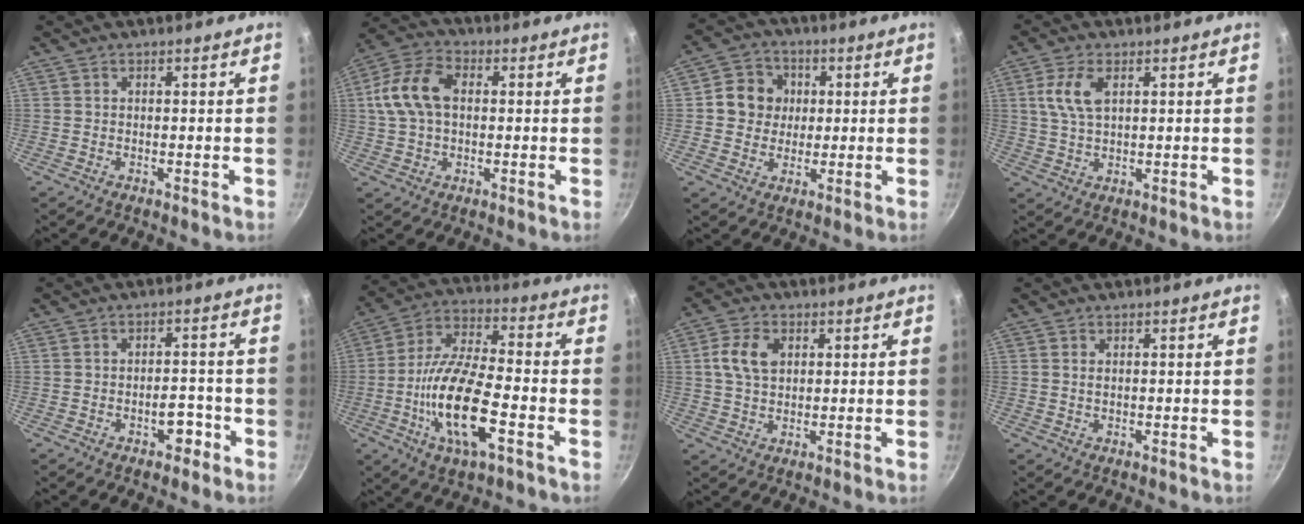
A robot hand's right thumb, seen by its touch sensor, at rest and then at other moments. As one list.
[{"total": 11.3, "force": [1.5, 7.2, 8.5], "torque": [-0.176, 0.029, 0.023]}, {"total": 8.7, "force": [0.9, 7.9, 3.5], "torque": [-0.021, 0.006, 0.007]}, {"total": 6.6, "force": [2.1, 3.4, 5.2], "torque": [-0.119, 0.000, 0.043]}, {"total": 4.3, "force": [-2.2, 2.4, 2.8], "torque": [-0.022, 0.024, -0.034]}, {"total": 17.3, "force": [-5.3, 6.3, 15.3], "torque": [-0.301, 0.027, -0.096]}, {"total": 6.8, "force": [1.6, 4.6, 4.7], "torque": [-0.090, 0.003, 0.030]}, {"total": 0.7, "force": [0.2, 0.3, 0.5], "torque": [-0.012, 0.001, 0.006]}]